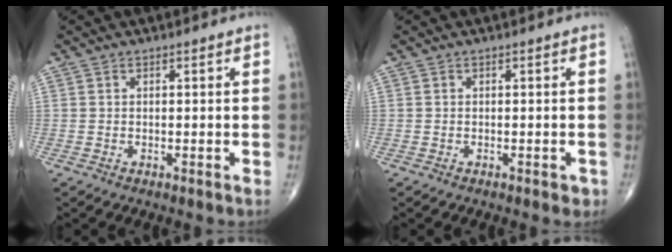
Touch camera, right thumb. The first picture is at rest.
{"total": 1.1, "force": [-0.4, 0.7, 0.7], "torque": [-0.002, 0.000, -0.004]}